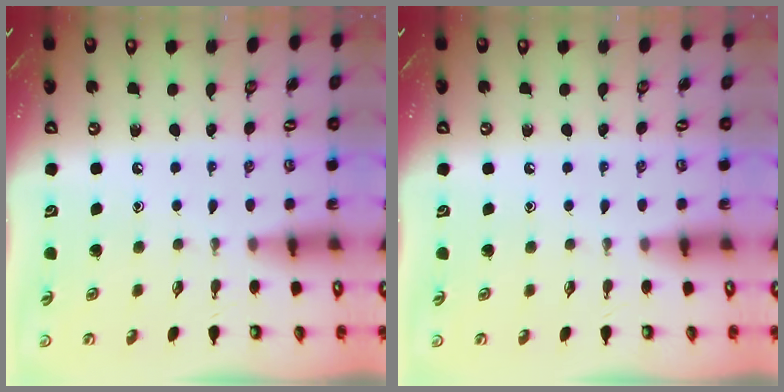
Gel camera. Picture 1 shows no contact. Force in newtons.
{"total": 0.0}